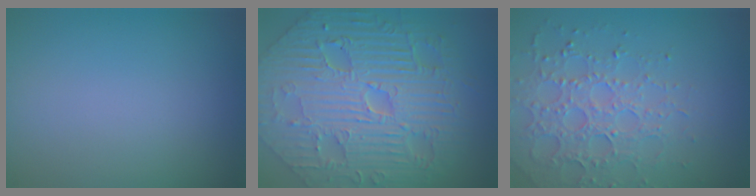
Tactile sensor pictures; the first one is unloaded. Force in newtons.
{"total": 9.4, "press": 7.1, "slide": 6.3}
{"total": 4.1, "press": 3.9, "slide": 1.2}